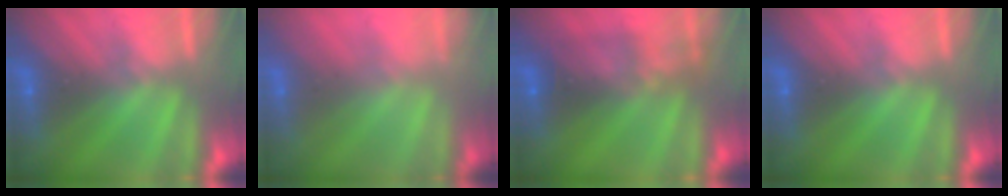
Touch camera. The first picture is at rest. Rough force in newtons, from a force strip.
{"total": 1.6}
{"total": 8.6}
{"total": 0.0}